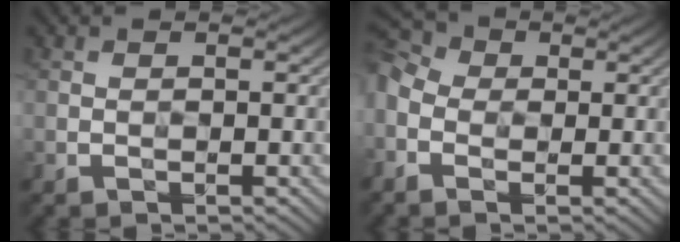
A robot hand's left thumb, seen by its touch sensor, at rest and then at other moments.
{"total": 6.7, "force": [-0.8, 5.4, 4.0], "torque": [-0.131, 0.010, -0.026]}